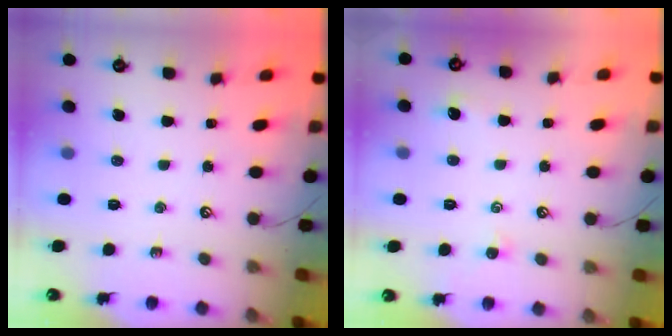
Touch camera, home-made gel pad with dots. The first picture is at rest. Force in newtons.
{"total": 0.0}